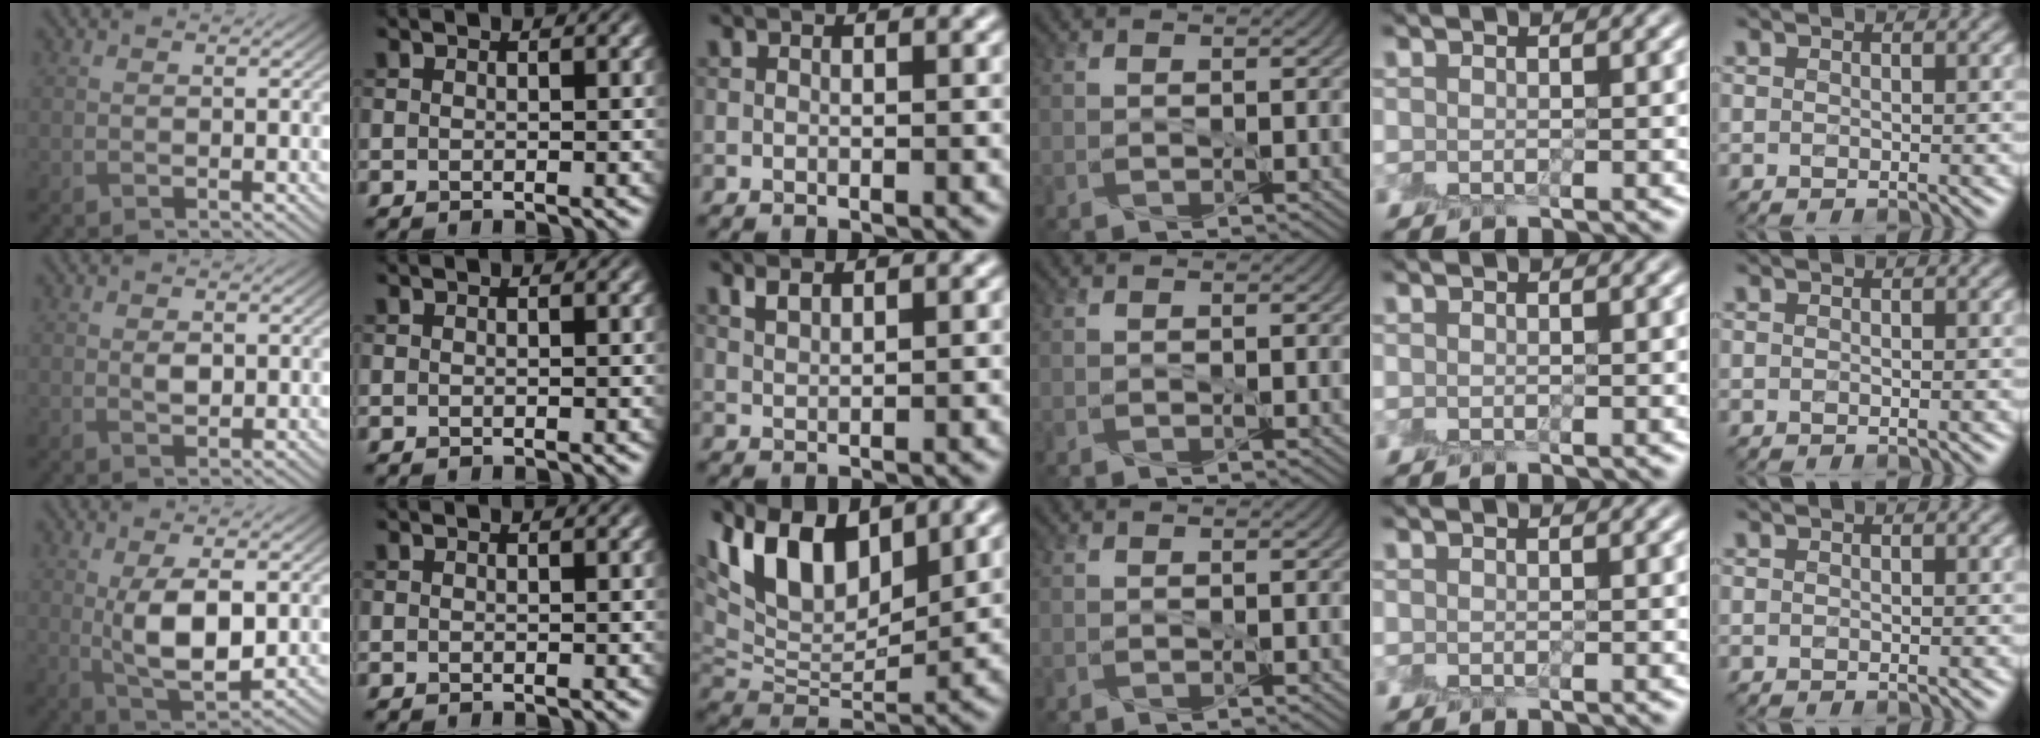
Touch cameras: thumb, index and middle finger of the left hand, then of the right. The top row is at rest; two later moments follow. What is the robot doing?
{"motion": "peel", "object": "sticky note"}